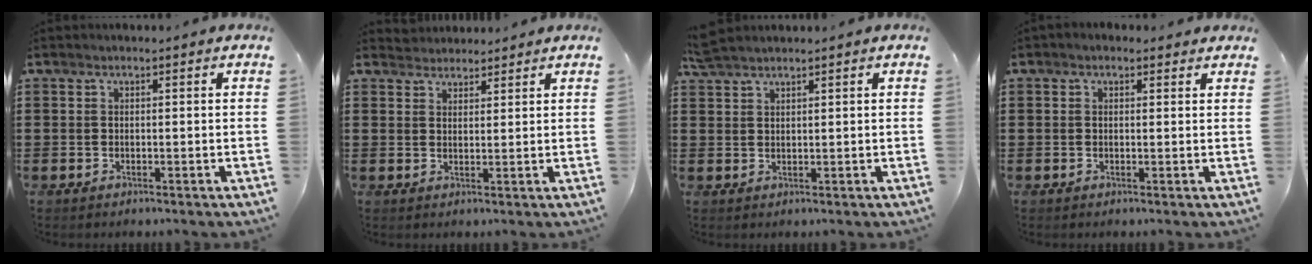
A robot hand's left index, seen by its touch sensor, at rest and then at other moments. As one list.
[{"total": 2.2, "force": [2.0, 0.6, -0.4], "torque": [0.001, 0.003, 0.041]}, {"total": 2.2, "force": [2.1, 0.2, 0.8], "torque": [-0.021, 0.001, 0.041]}, {"total": 0.9, "force": [0.4, 0.6, 0.4], "torque": [-0.011, 0.006, 0.006]}]